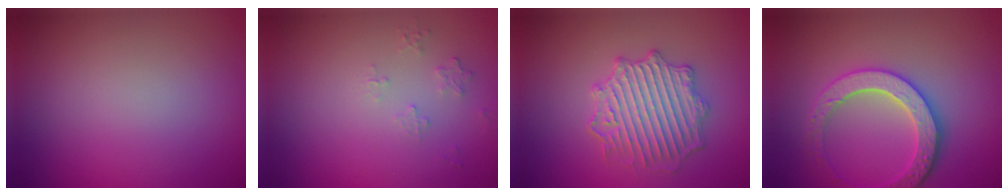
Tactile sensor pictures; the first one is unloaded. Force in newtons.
{"total": 0.7, "press": 0.5, "slide": 0.5}
{"total": 4.8, "press": 4.5, "slide": 1.7}
{"total": 4.3, "press": 4.1, "slide": 1.5}